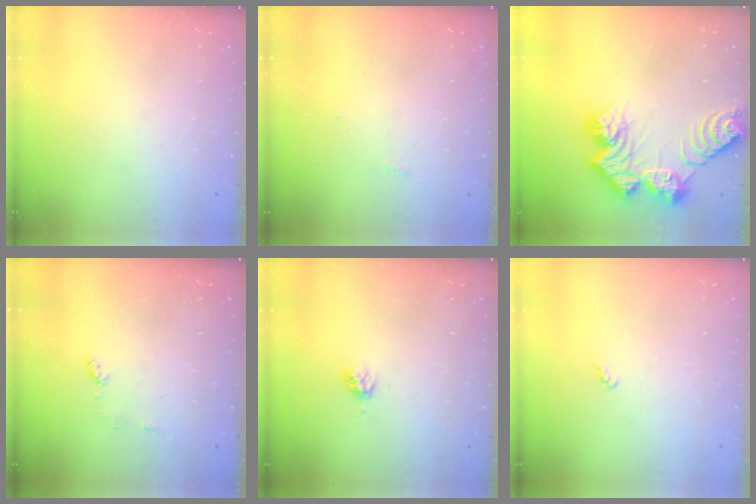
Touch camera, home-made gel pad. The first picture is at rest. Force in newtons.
{"total": 4.0, "press": 4.0, "slide": 0.6}
{"total": 15.9, "press": 15.8, "slide": 1.3}
{"total": 4.3, "press": 4.2, "slide": 0.5}
{"total": 2.9, "press": 2.8, "slide": 0.4}
{"total": 3.3, "press": 3.3, "slide": 0.4}